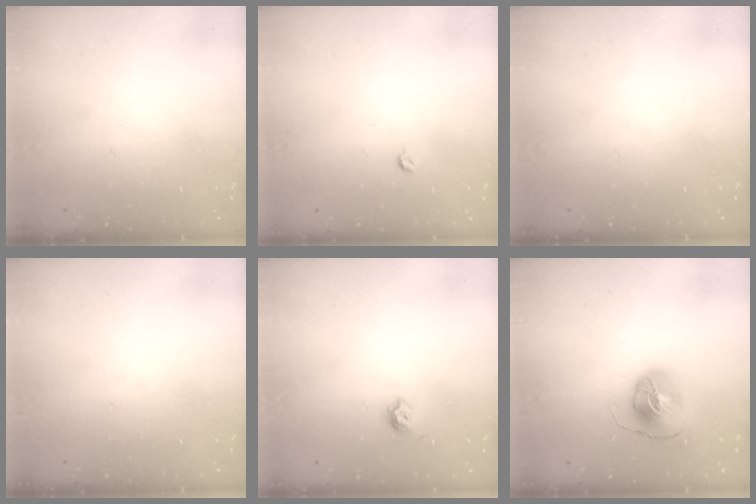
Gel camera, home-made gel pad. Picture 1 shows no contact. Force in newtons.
{"total": 3.2, "press": 3.2, "slide": 0.4}
{"total": 0.0}
{"total": 0.0}
{"total": 4.7, "press": 4.6, "slide": 1.2}
{"total": 8.7, "press": 8.7, "slide": 0.7}